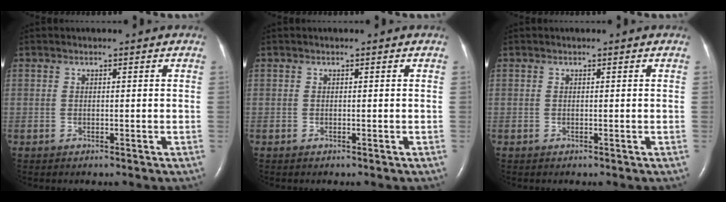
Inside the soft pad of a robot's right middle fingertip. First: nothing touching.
{"total": 0.0}
{"total": 0.0}